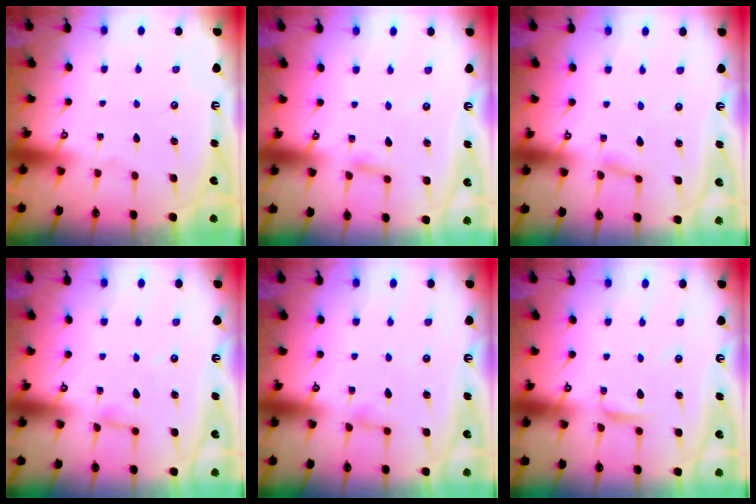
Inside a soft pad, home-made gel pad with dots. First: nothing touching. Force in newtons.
{"total": 4.7, "press": 4.7, "slide": 0.5}
{"total": 1.8, "press": 1.7, "slide": 0.1}
{"total": 3.4, "press": 3.4, "slide": 0.3}
{"total": 3.4, "press": 3.4, "slide": 0.4}
{"total": 2.1, "press": 2.1, "slide": 0.2}